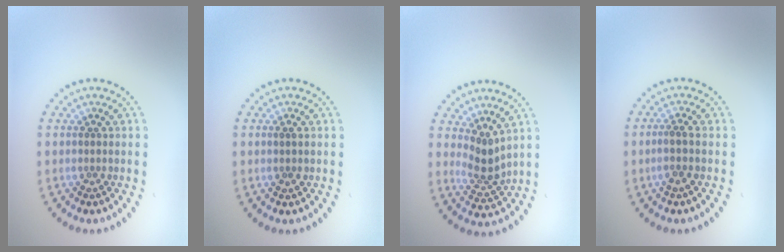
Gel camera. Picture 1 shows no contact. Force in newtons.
{"total": 0.8, "press": 0.8, "slide": 0.2}
{"total": 2.4, "press": 1.7, "slide": 1.7}
{"total": 1.6, "press": 1.2, "slide": 1.0}